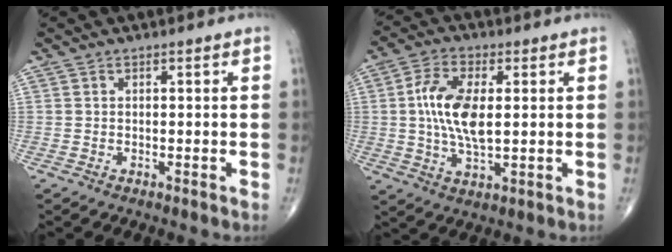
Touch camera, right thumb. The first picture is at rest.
{"total": 10.9, "force": [1.1, 4.9, 9.7], "torque": [-0.194, -0.005, 0.020]}